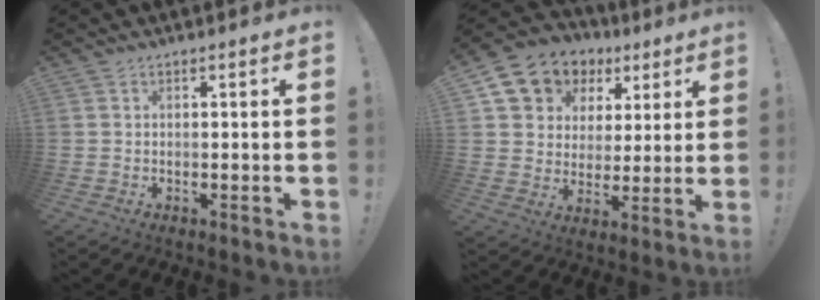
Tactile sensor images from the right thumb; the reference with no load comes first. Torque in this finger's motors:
{"motor_torque": [0.77, 1.36, 0.15, 0.11, 0.09]}